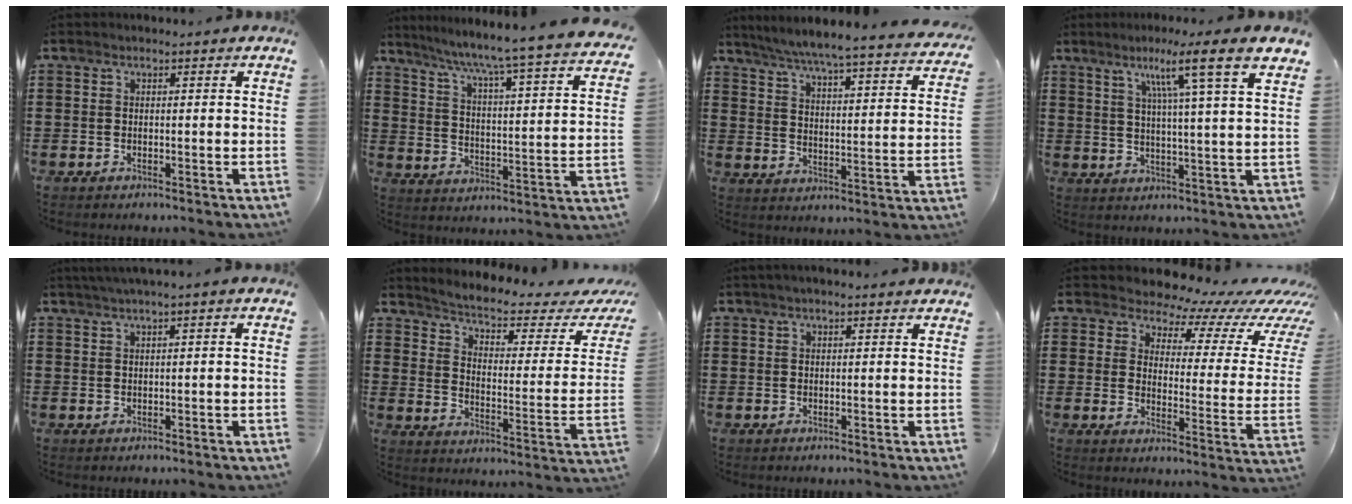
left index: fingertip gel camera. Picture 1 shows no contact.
{"total": 5.8, "force": [4.8, -1.3, 3.0], "torque": [-0.079, -0.054, 0.066]}
{"total": 5.3, "force": [5.0, -0.9, 1.6], "torque": [-0.056, -0.042, 0.079]}
{"total": 8.8, "force": [5.4, -0.9, 6.9], "torque": [-0.127, -0.027, 0.078]}
{"total": 1.2, "force": [0.4, -0.3, 1.1], "torque": [-0.017, -0.003, 0.009]}
{"total": 3.2, "force": [2.4, 0.2, 2.0], "torque": [-0.056, -0.026, 0.030]}
{"total": 1.3, "force": [0.9, 0.1, 0.9], "torque": [-0.018, 0.001, 0.017]}
{"total": 6.9, "force": [6.1, 2.6, 1.8], "torque": [-0.046, -0.050, 0.102]}